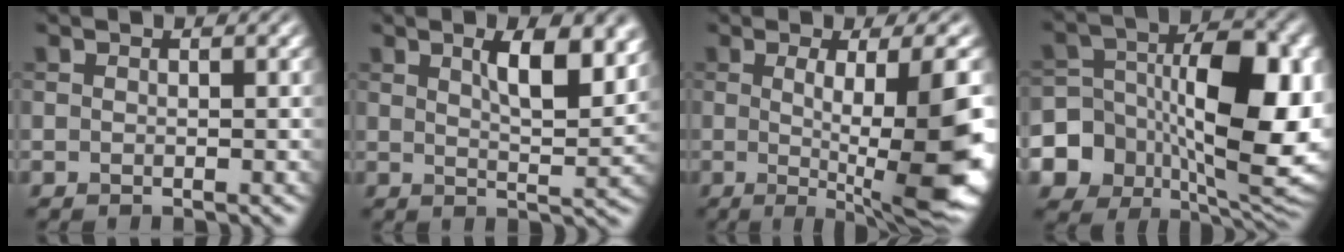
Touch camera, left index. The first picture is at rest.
{"total": 6.1, "force": [2.6, 2.0, 5.1], "torque": [-0.073, -0.002, 0.043]}
{"total": 11.9, "force": [-1.0, 2.7, 11.6], "torque": [-0.149, -0.009, -0.012]}
{"total": 14.1, "force": [-2.1, 9.4, 10.2], "torque": [-0.152, -0.015, -0.024]}